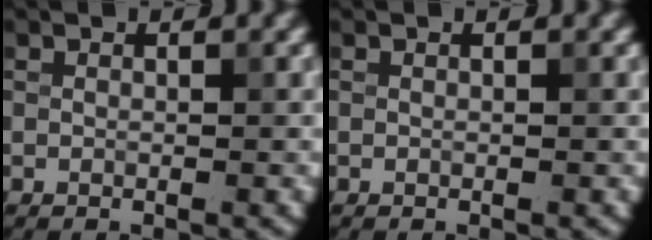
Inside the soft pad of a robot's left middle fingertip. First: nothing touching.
{"total": 0.0}